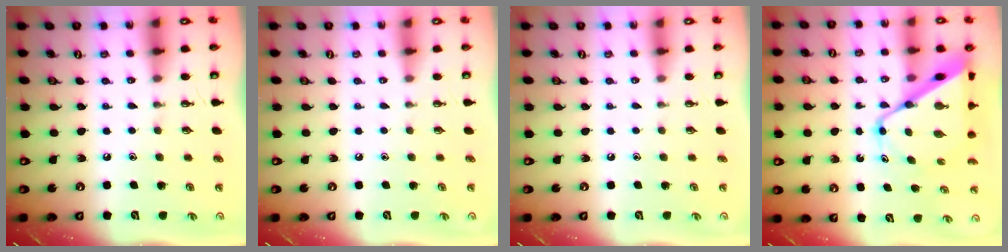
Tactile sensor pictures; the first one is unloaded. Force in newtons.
{"total": 0.0}
{"total": 0.0}
{"total": 13.0, "press": 13.0, "slide": 1.2}